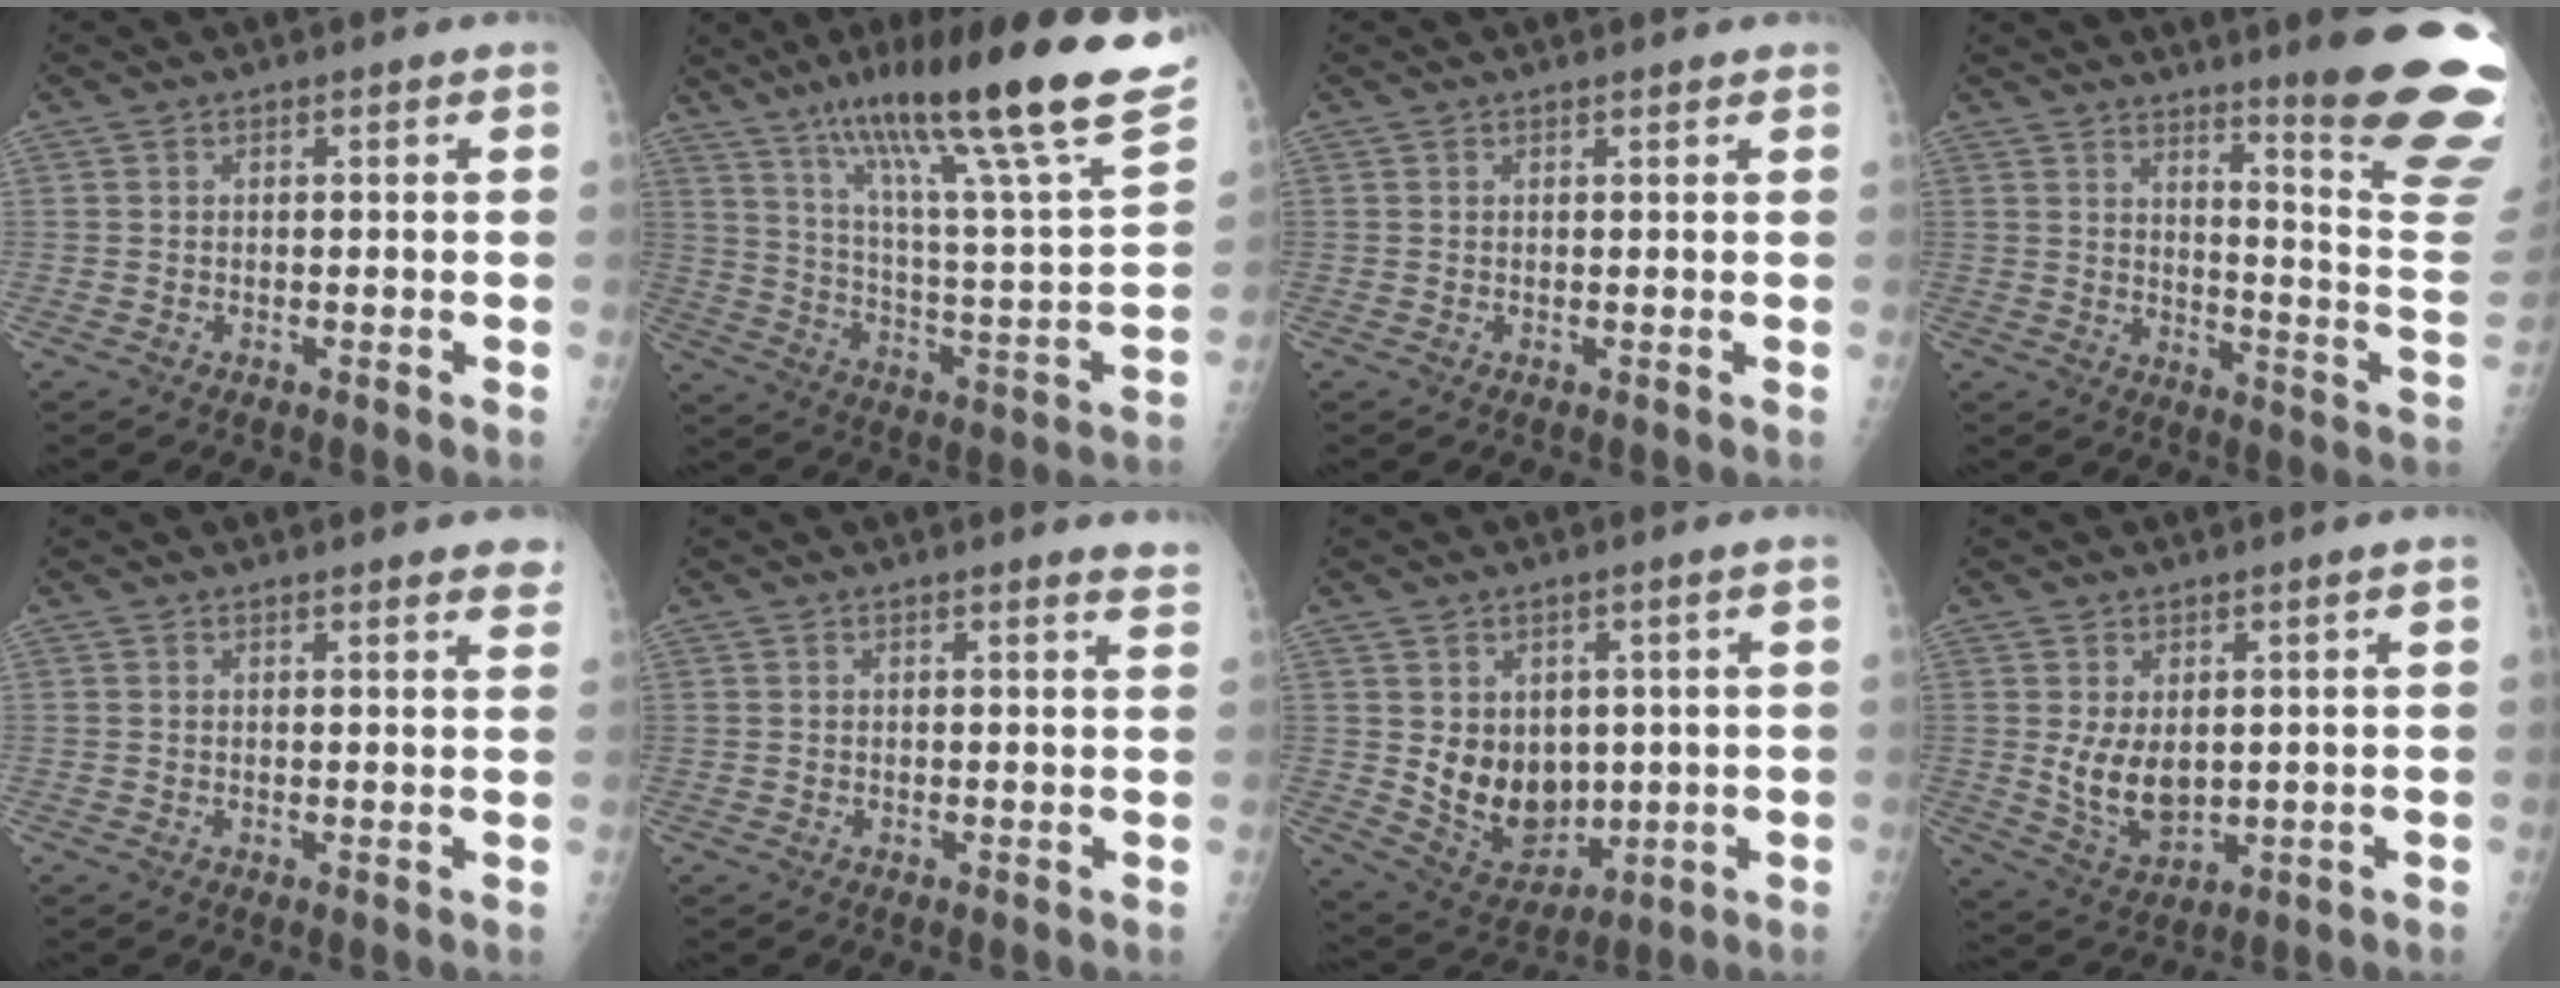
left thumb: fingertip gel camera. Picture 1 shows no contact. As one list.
[{"total": 29.8, "force": [19.7, 3.3, 22.1], "torque": [-0.335, -0.062, 0.306]}, {"total": 0.8, "force": [0.7, 0.2, 0.3], "torque": [-0.004, -0.001, 0.009]}, {"total": 20.7, "force": [14.5, 1.3, 14.7], "torque": [-0.164, -0.125, 0.190]}, {"total": 5.6, "force": [4.9, 1.1, 2.5], "torque": [-0.010, -0.015, 0.047]}, {"total": 2.9, "force": [2.8, 0.1, 0.8], "torque": [-0.008, -0.019, 0.018]}, {"total": 10.6, "force": [0.9, 8.0, 6.9], "torque": [-0.072, -0.024, 0.045]}, {"total": 7.6, "force": [1.2, 4.3, 6.2], "torque": [-0.099, -0.020, 0.043]}]